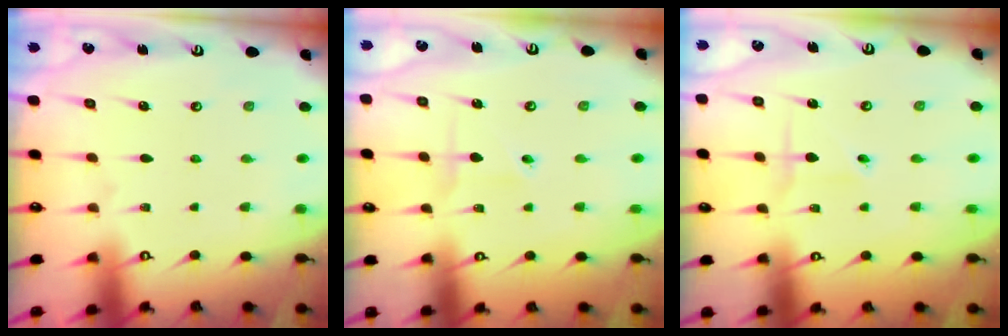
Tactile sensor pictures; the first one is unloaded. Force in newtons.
{"total": 3.4, "press": 3.4, "slide": 0.4}
{"total": 2.3, "press": 2.3, "slide": 0.1}